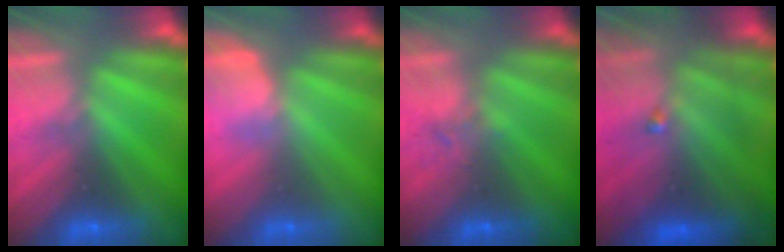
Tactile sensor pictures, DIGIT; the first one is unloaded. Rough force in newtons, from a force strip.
{"total": 2.8}
{"total": 1.7}
{"total": 7.2}